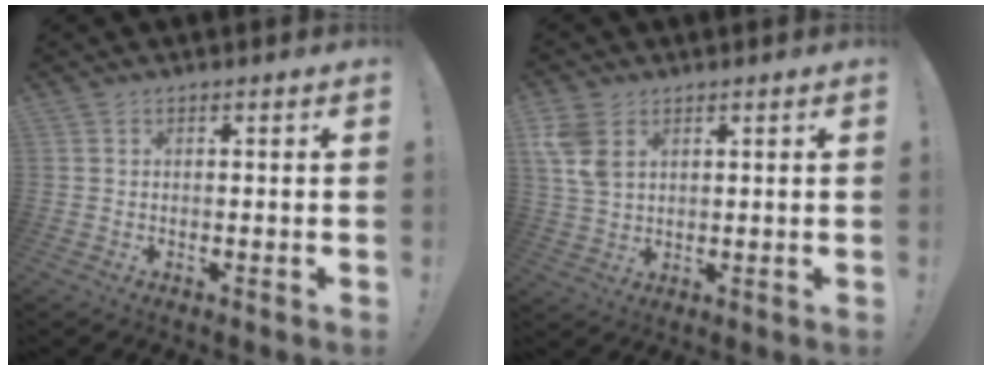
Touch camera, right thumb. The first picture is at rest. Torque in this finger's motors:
{"motor_torque": [0.16, 0.22, 0.05, 0.19, 0.18]}